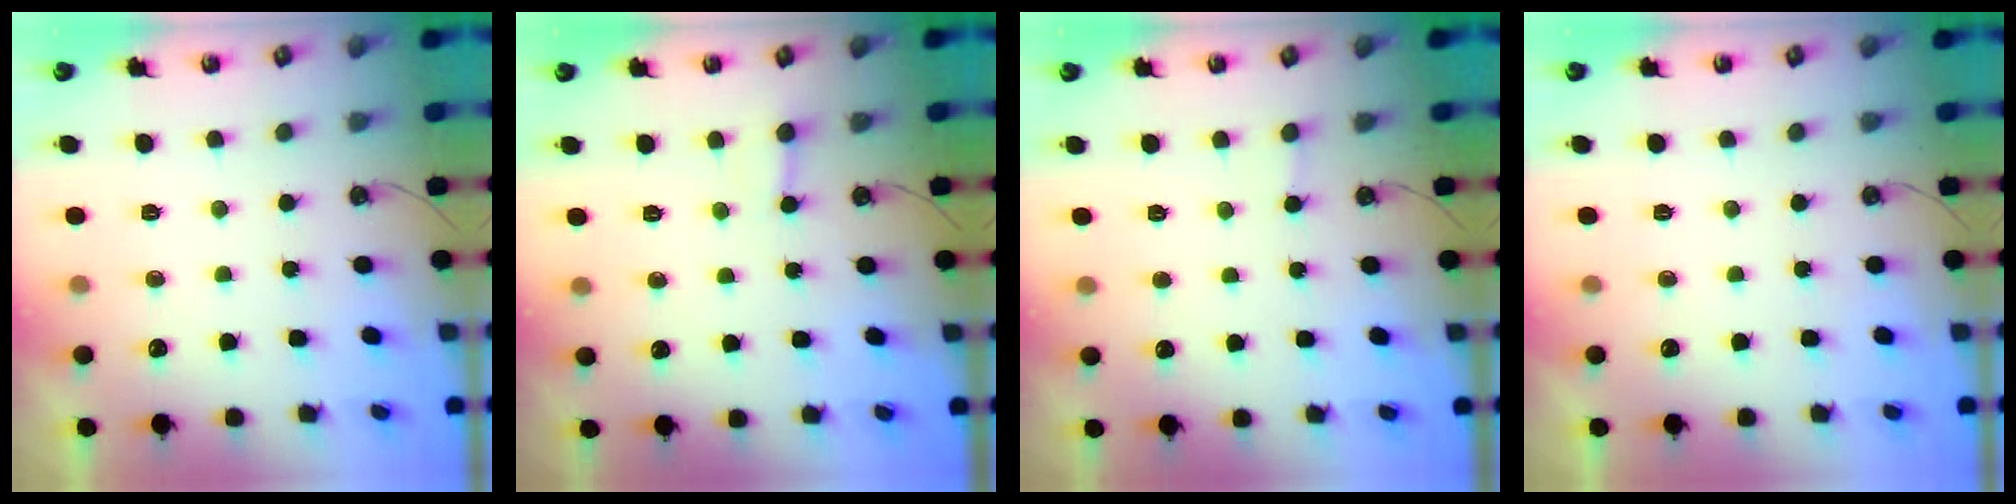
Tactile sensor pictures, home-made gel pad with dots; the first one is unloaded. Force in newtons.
{"total": 2.1, "press": 2.1, "slide": 0.1}
{"total": 1.7, "press": 1.7, "slide": 0.3}
{"total": 0.0}